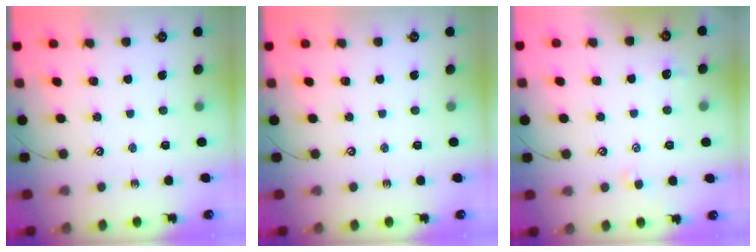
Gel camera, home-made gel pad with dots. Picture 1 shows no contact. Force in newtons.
{"total": 0.0}
{"total": 0.6, "press": 0.4, "slide": 0.4}